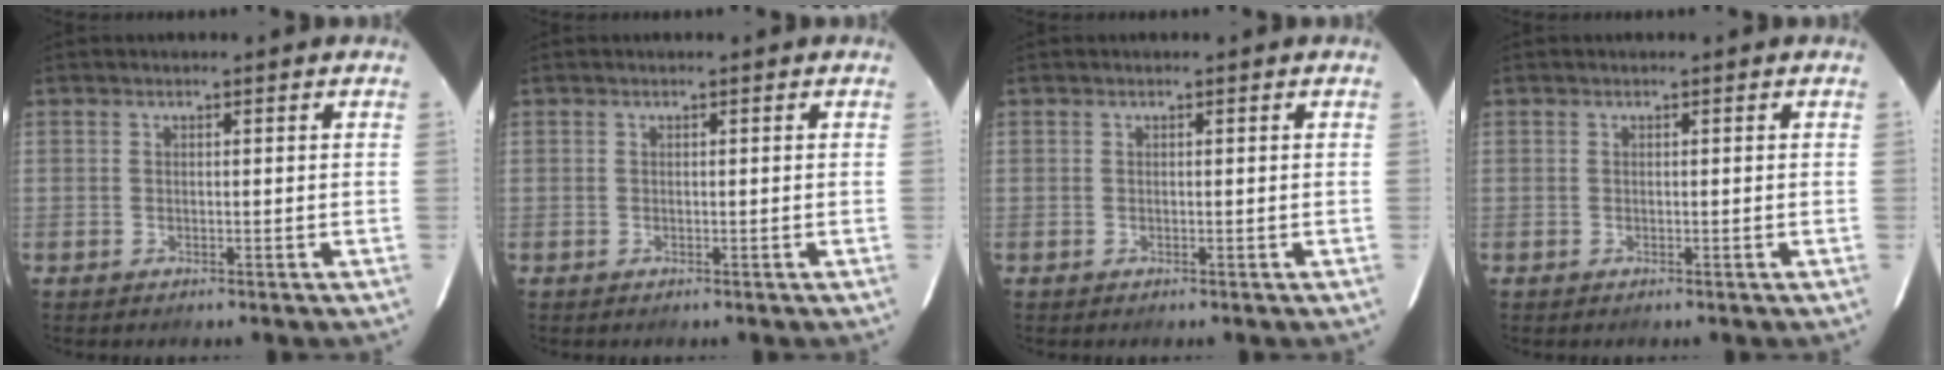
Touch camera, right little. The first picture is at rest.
{"total": 0.0}
{"total": 0.0}
{"total": 0.0}